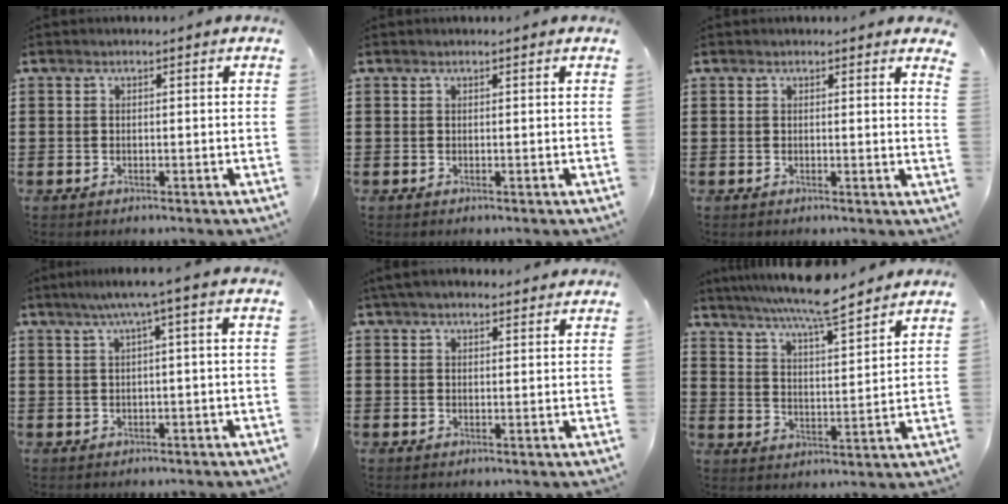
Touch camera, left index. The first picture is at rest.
{"total": 0.0}
{"total": 1.0, "force": [0.8, -0.1, 0.5], "torque": [-0.005, -0.005, 0.014]}
{"total": 3.2, "force": [0.5, -0.4, 3.2], "torque": [-0.059, -0.004, 0.005]}
{"total": 3.1, "force": [2.7, 0.9, 1.1], "torque": [-0.028, 0.000, 0.052]}
{"total": 7.1, "force": [6.4, -0.1, 3.1], "torque": [-0.080, -0.035, 0.110]}